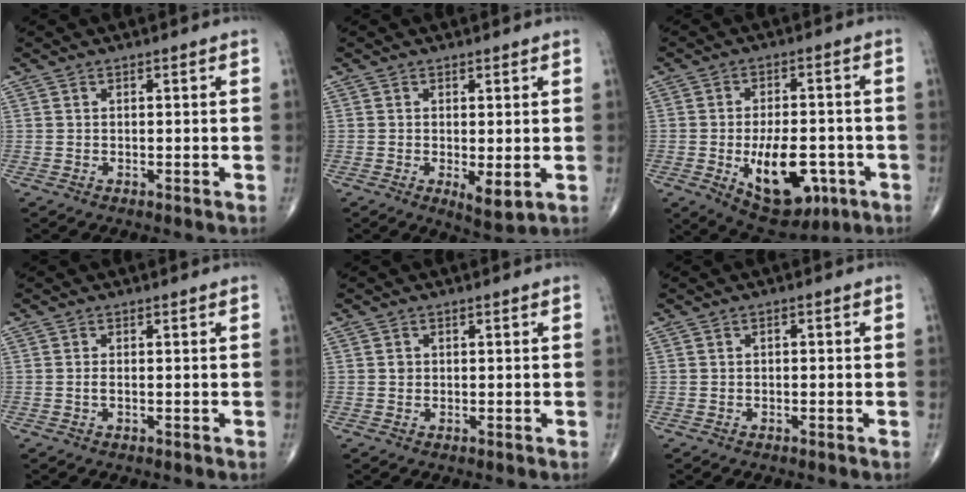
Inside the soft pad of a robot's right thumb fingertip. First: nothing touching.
{"total": 4.1, "force": [-0.7, 1.4, 3.8], "torque": [-0.059, -0.015, -0.007]}
{"total": 14.5, "force": [-4.4, 7.6, 11.5], "torque": [-0.150, 0.011, -0.053]}
{"total": 0.8, "force": [-0.1, 0.3, 0.7], "torque": [-0.015, -0.003, -0.003]}
{"total": 0.8, "force": [0.1, 0.8, 0.3], "torque": [0.000, 0.002, 0.001]}
{"total": 0.8, "force": [-0.1, 0.5, 0.5], "torque": [-0.003, 0.003, -0.006]}